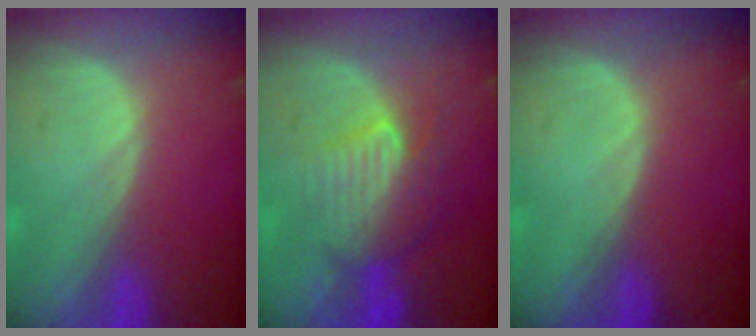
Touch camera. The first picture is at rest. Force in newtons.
{"total": 7.5, "press": 7.3, "slide": 1.6}
{"total": 0.0}